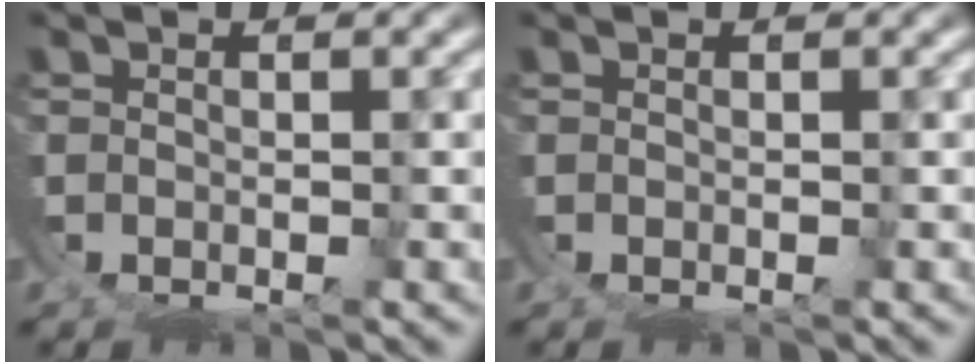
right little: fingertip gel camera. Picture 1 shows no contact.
{"total": 0.0}